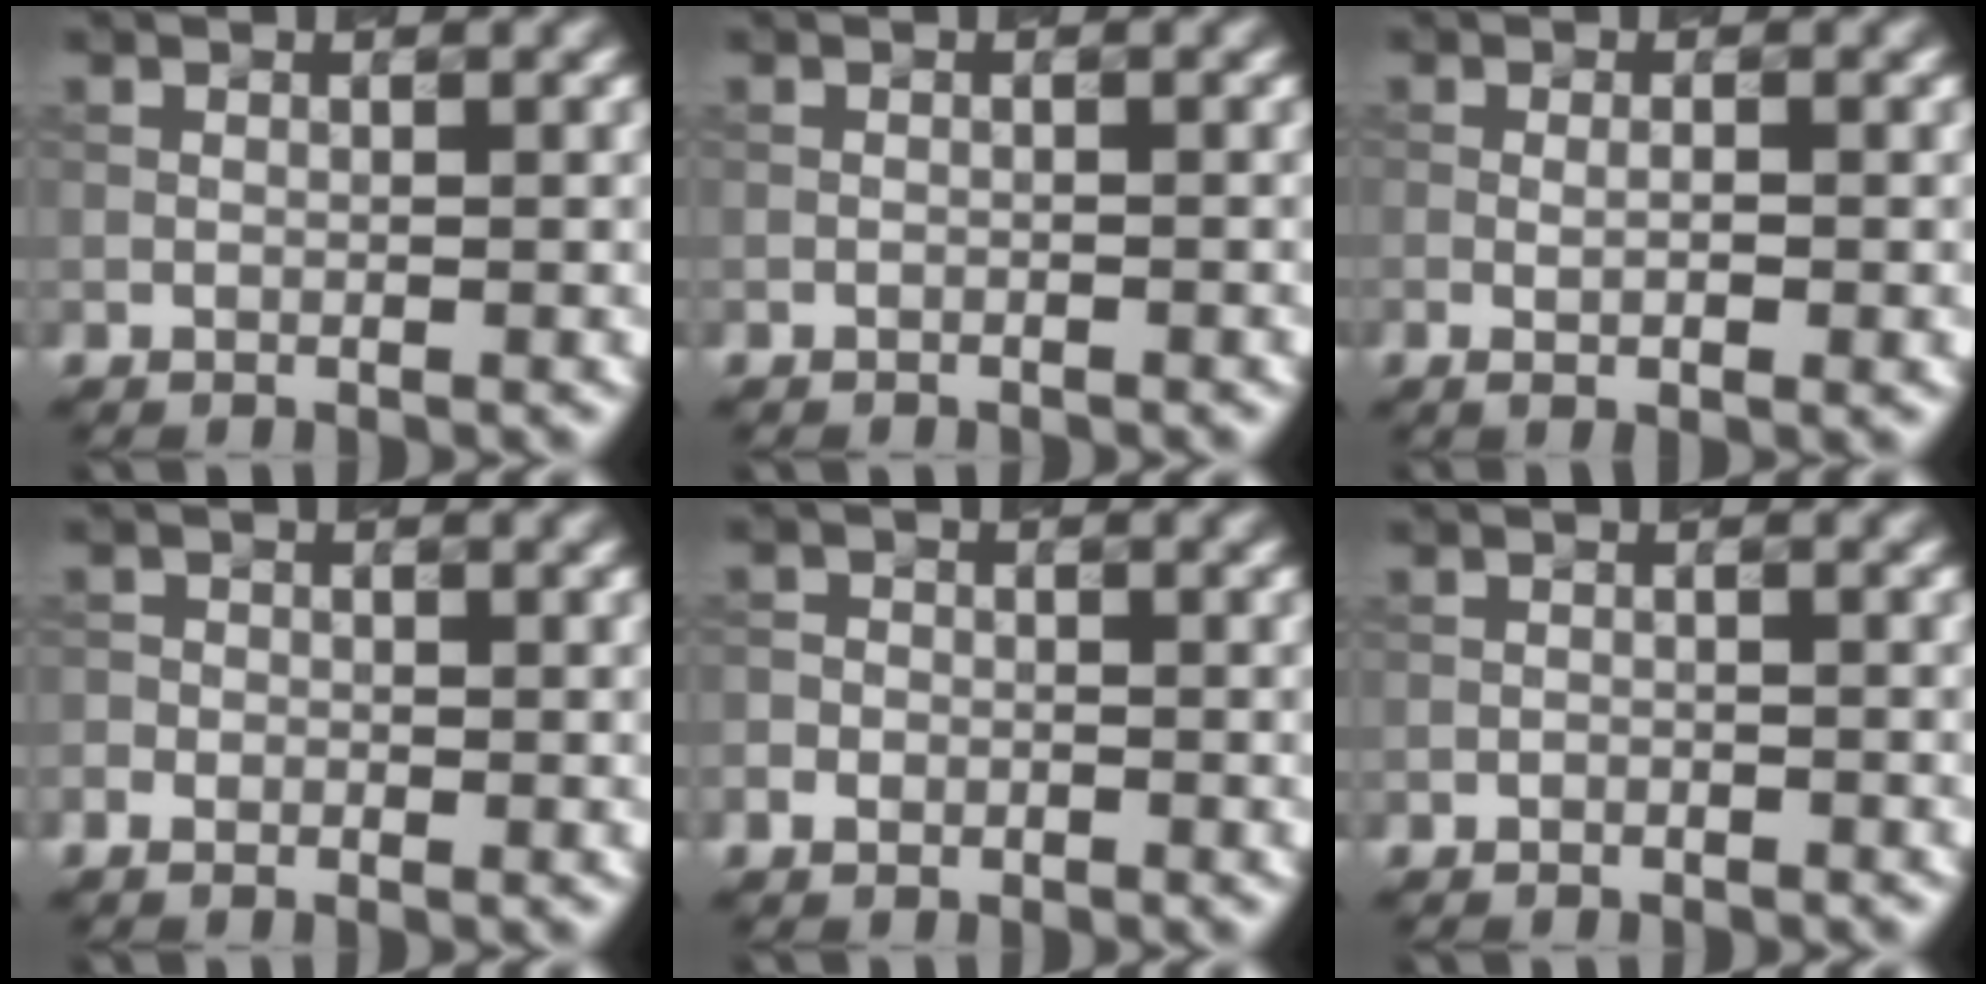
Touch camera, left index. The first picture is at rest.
{"total": 0.5, "force": [-0.5, 0.1, 0.0], "torque": [0.003, -0.001, -0.009]}
{"total": 1.9, "force": [-0.3, 0.3, 1.8], "torque": [-0.031, -0.005, -0.006]}
{"total": 1.3, "force": [-0.7, 0.9, 0.4], "torque": [-0.001, 0.001, -0.014]}
{"total": 1.8, "force": [-1.0, 1.5, 0.5], "torque": [0.003, 0.003, -0.023]}
{"total": 0.7, "force": [-0.6, 0.4, 0.0], "torque": [0.003, -0.001, -0.011]}